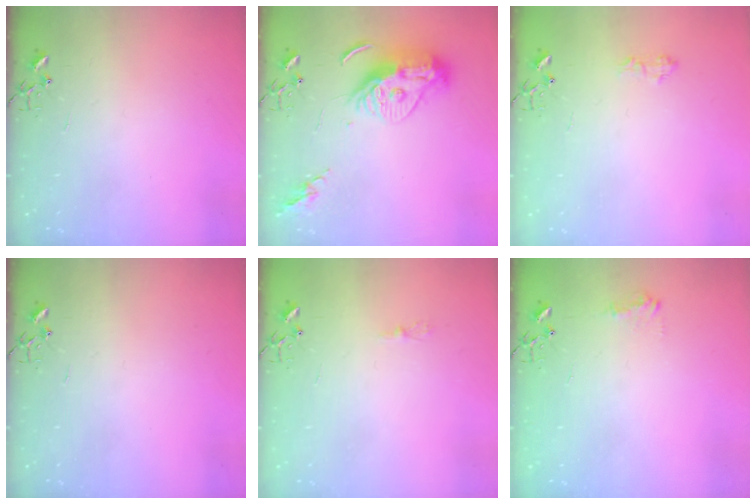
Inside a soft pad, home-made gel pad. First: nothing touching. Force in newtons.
{"total": 13.5, "press": 13.4, "slide": 1.5}
{"total": 5.9, "press": 5.9, "slide": 0.8}
{"total": 0.0}
{"total": 4.7, "press": 4.6, "slide": 0.6}
{"total": 7.9, "press": 7.9, "slide": 0.6}